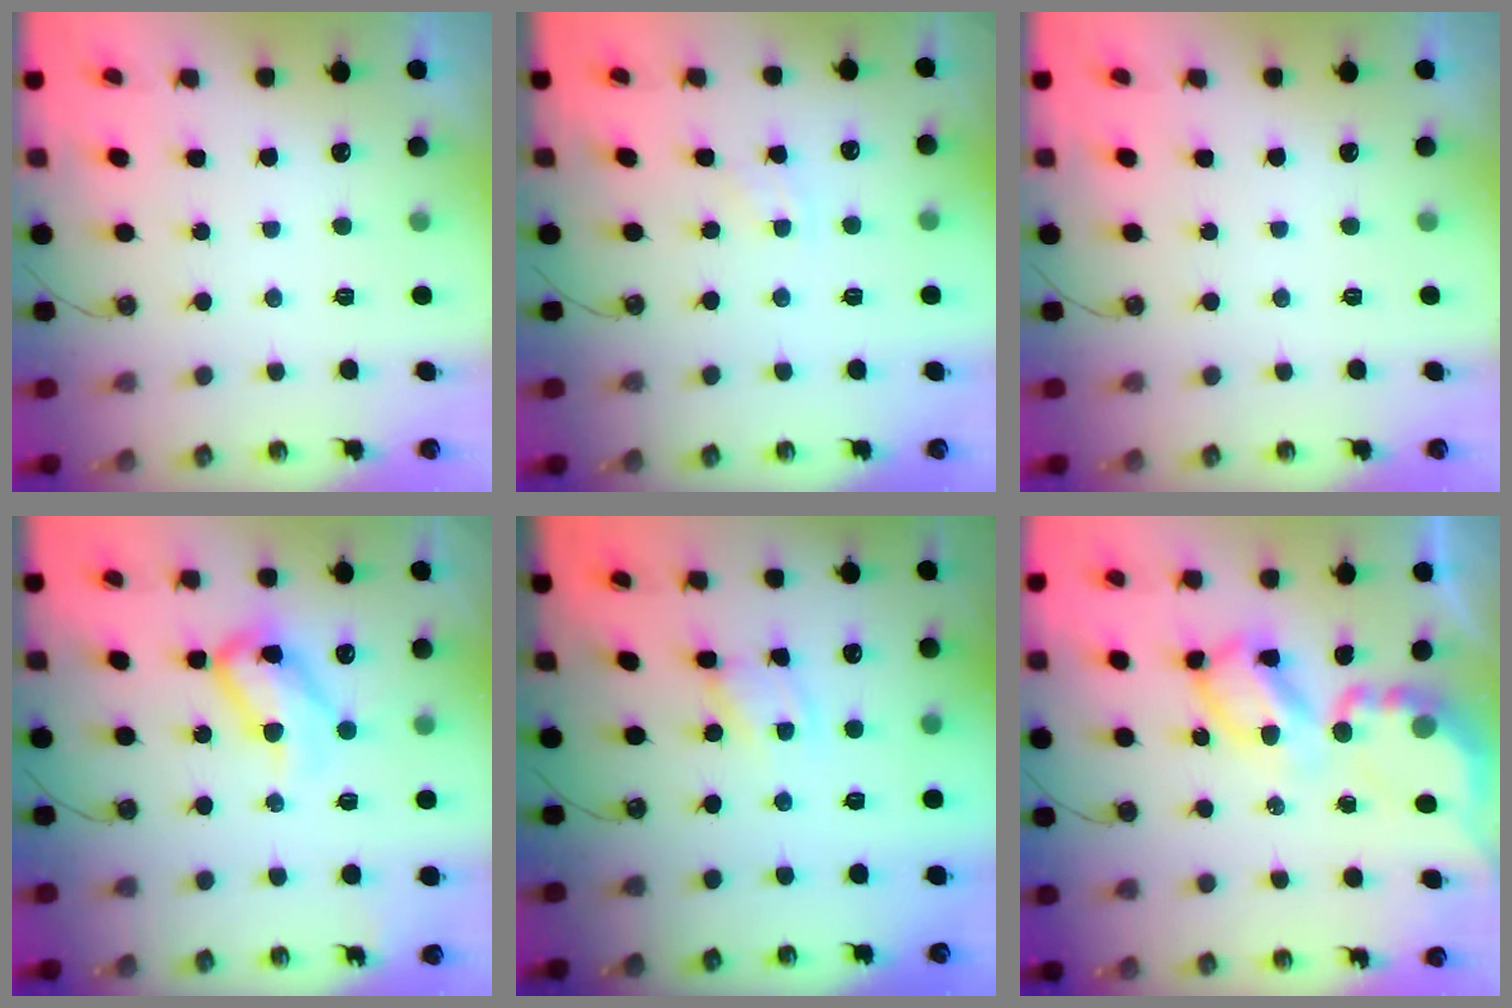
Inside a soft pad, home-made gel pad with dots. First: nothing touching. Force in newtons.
{"total": 3.0, "press": 2.9, "slide": 0.4}
{"total": 0.0}
{"total": 14.7, "press": 14.7, "slide": 1.0}
{"total": 2.8, "press": 2.8, "slide": 0.1}
{"total": 12.3, "press": 12.3, "slide": 1.0}